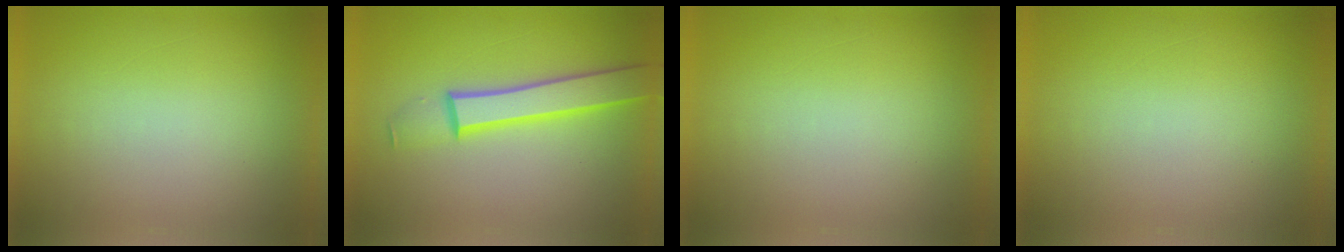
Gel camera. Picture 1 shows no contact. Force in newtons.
{"total": 4.2}
{"total": 0.0}
{"total": 0.0}